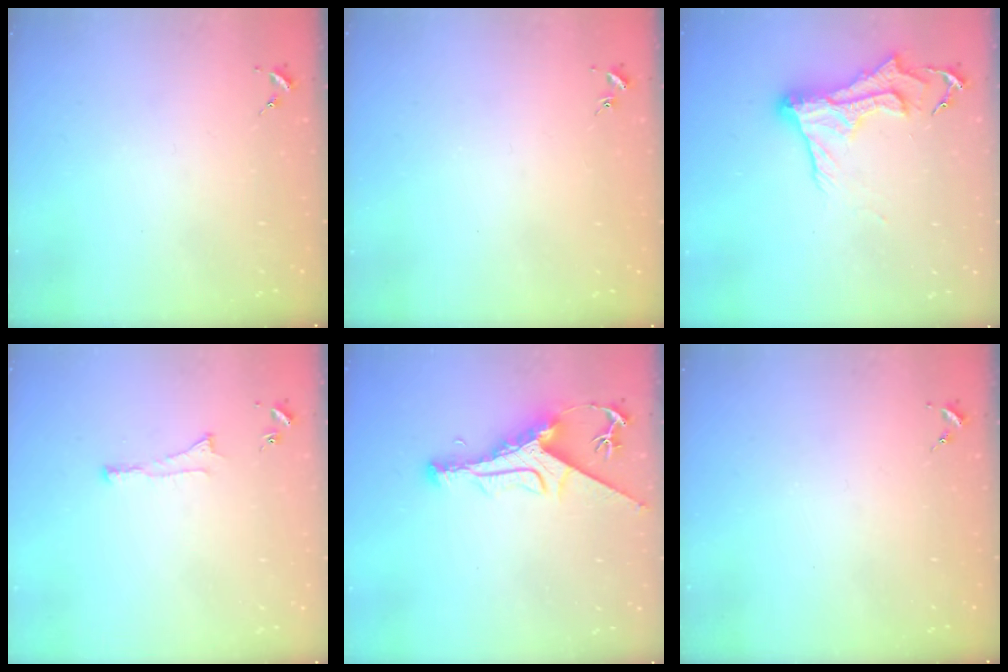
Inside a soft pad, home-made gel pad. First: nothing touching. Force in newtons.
{"total": 0.9, "press": 0.9, "slide": 0.2}
{"total": 13.1, "press": 13.1, "slide": 1.5}
{"total": 3.7, "press": 3.6, "slide": 0.6}
{"total": 10.0, "press": 9.9, "slide": 1.3}
{"total": 0.0}